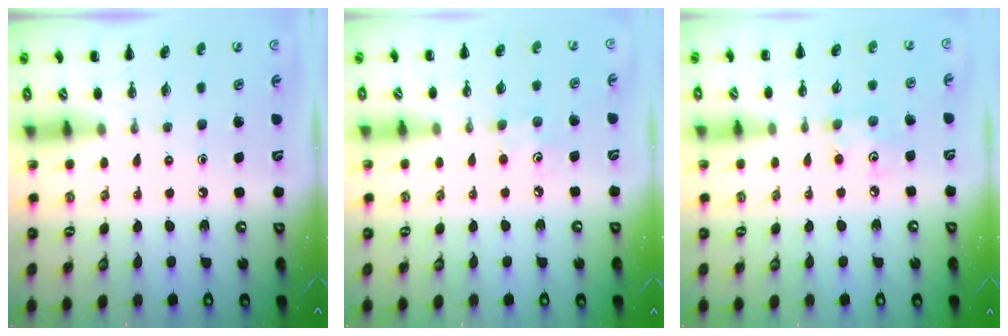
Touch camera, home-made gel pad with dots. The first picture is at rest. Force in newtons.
{"total": 4.3, "press": 4.1, "slide": 1.2}
{"total": 3.7, "press": 3.7, "slide": 0.6}